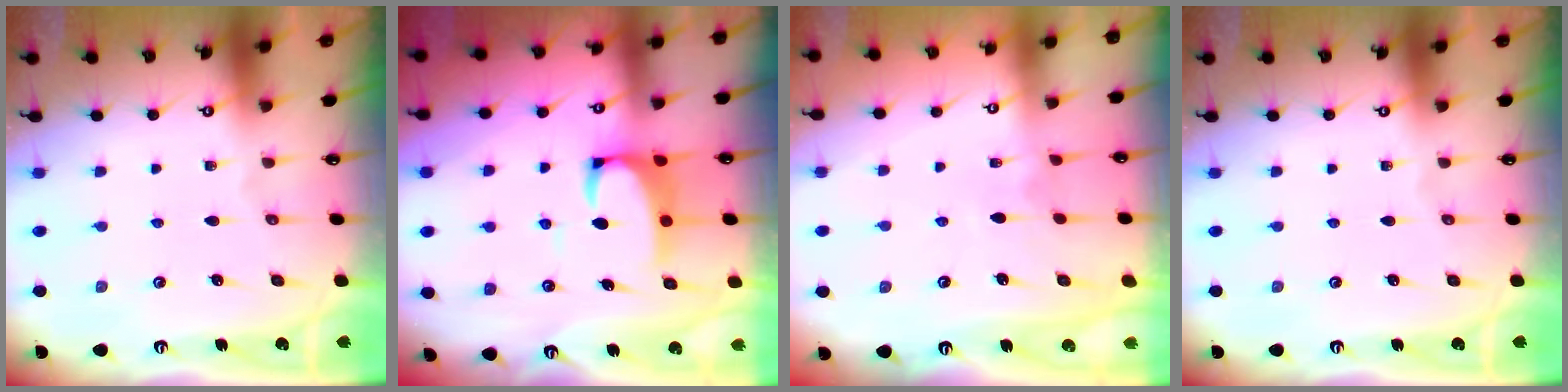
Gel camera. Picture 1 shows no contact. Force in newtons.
{"total": 4.7, "press": 4.6, "slide": 0.9}
{"total": 2.9, "press": 2.8, "slide": 0.5}
{"total": 0.0}